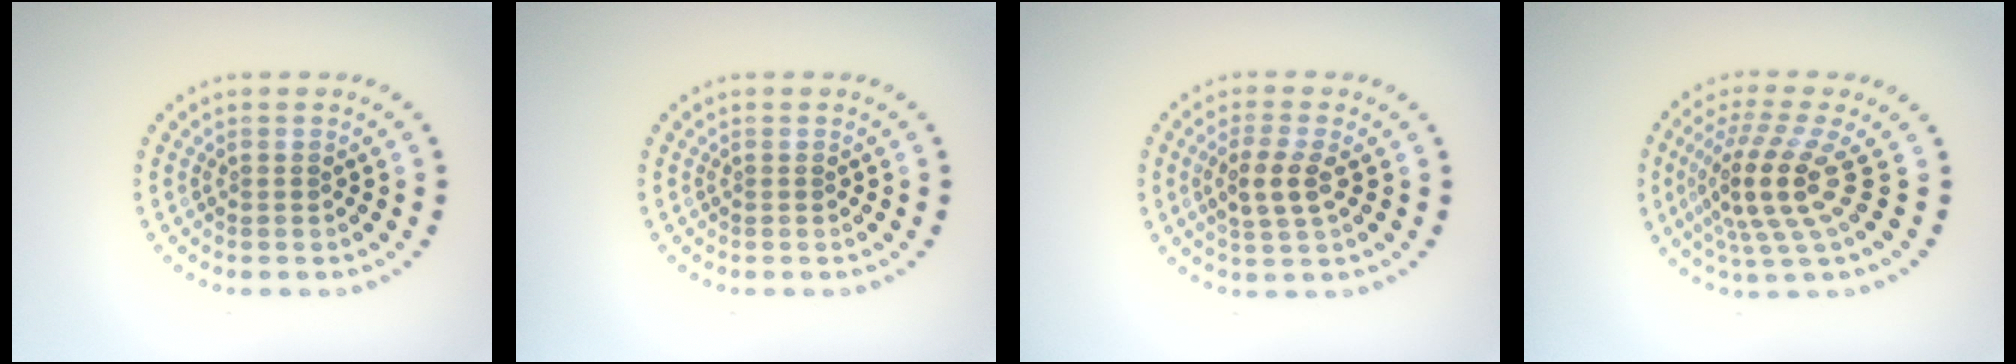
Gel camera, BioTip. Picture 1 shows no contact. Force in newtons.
{"total": 0.0}
{"total": 2.7, "press": 2.6, "slide": 0.9}
{"total": 5.1, "press": 3.6, "slide": 3.6}